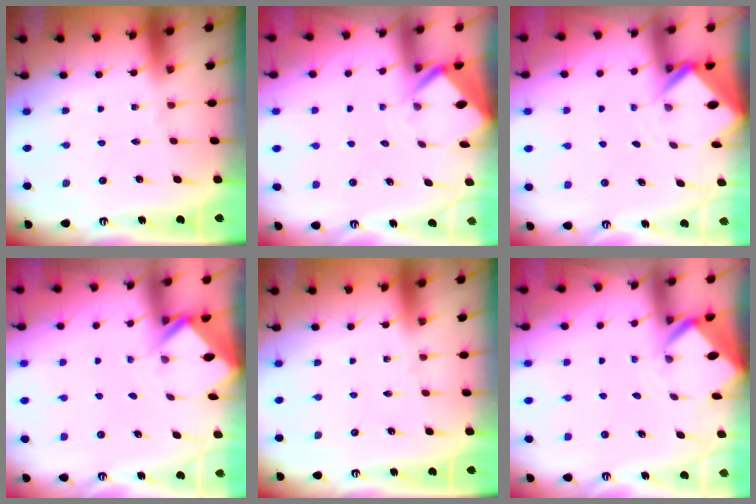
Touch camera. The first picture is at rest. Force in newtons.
{"total": 3.4, "press": 3.4, "slide": 0.3}
{"total": 2.7, "press": 2.7, "slide": 0.2}
{"total": 2.3, "press": 2.3, "slide": 0.2}
{"total": 0.0}
{"total": 3.2, "press": 3.2, "slide": 0.2}